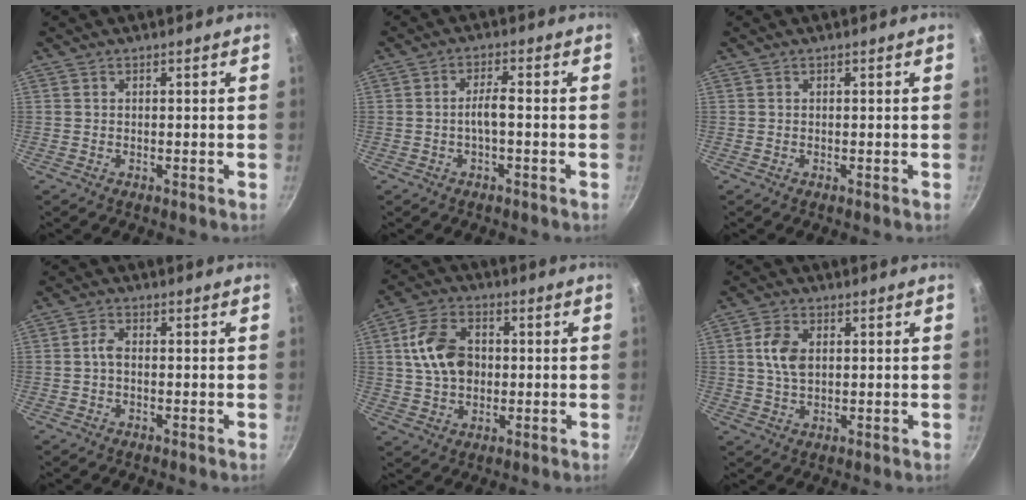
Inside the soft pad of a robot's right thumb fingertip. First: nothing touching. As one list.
[{"total": 3.3, "force": [-0.9, 0.7, 3.1], "torque": [-0.064, 0.018, -0.019]}, {"total": 0.0}, {"total": 2.5, "force": [-0.3, 1.5, 1.9], "torque": [-0.037, 0.012, -0.009]}, {"total": 11.5, "force": [1.1, 8.2, 8.0], "torque": [-0.127, 0.014, 0.013]}, {"total": 6.1, "force": [1.1, 3.8, 4.6], "torque": [-0.079, 0.002, 0.020]}]